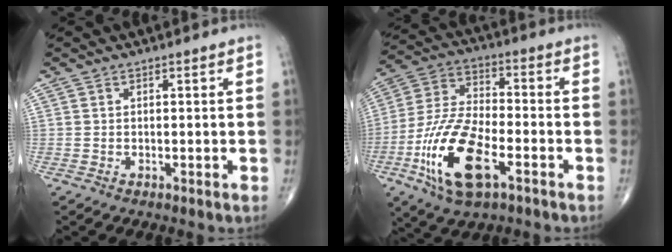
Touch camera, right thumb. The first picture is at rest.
{"total": 17.5, "force": [-7.0, 7.5, 14.2], "torque": [-0.289, 0.020, -0.128]}